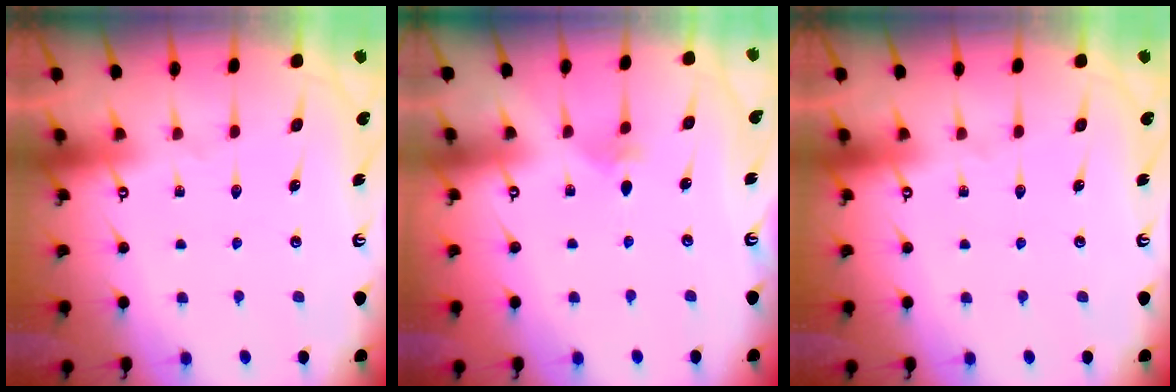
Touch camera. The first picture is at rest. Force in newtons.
{"total": 2.4, "press": 2.4, "slide": 0.5}
{"total": 0.0}